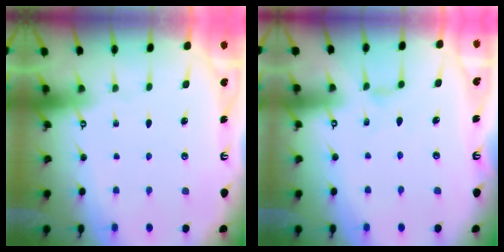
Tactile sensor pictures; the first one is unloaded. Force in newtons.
{"total": 4.6, "press": 4.5, "slide": 0.6}